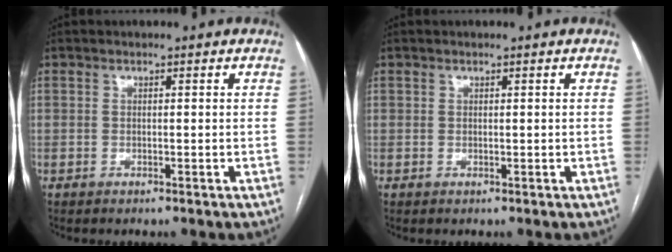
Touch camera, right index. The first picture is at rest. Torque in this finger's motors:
{"motor_torque": [0.10, 0.07, 0.01, 0.00]}